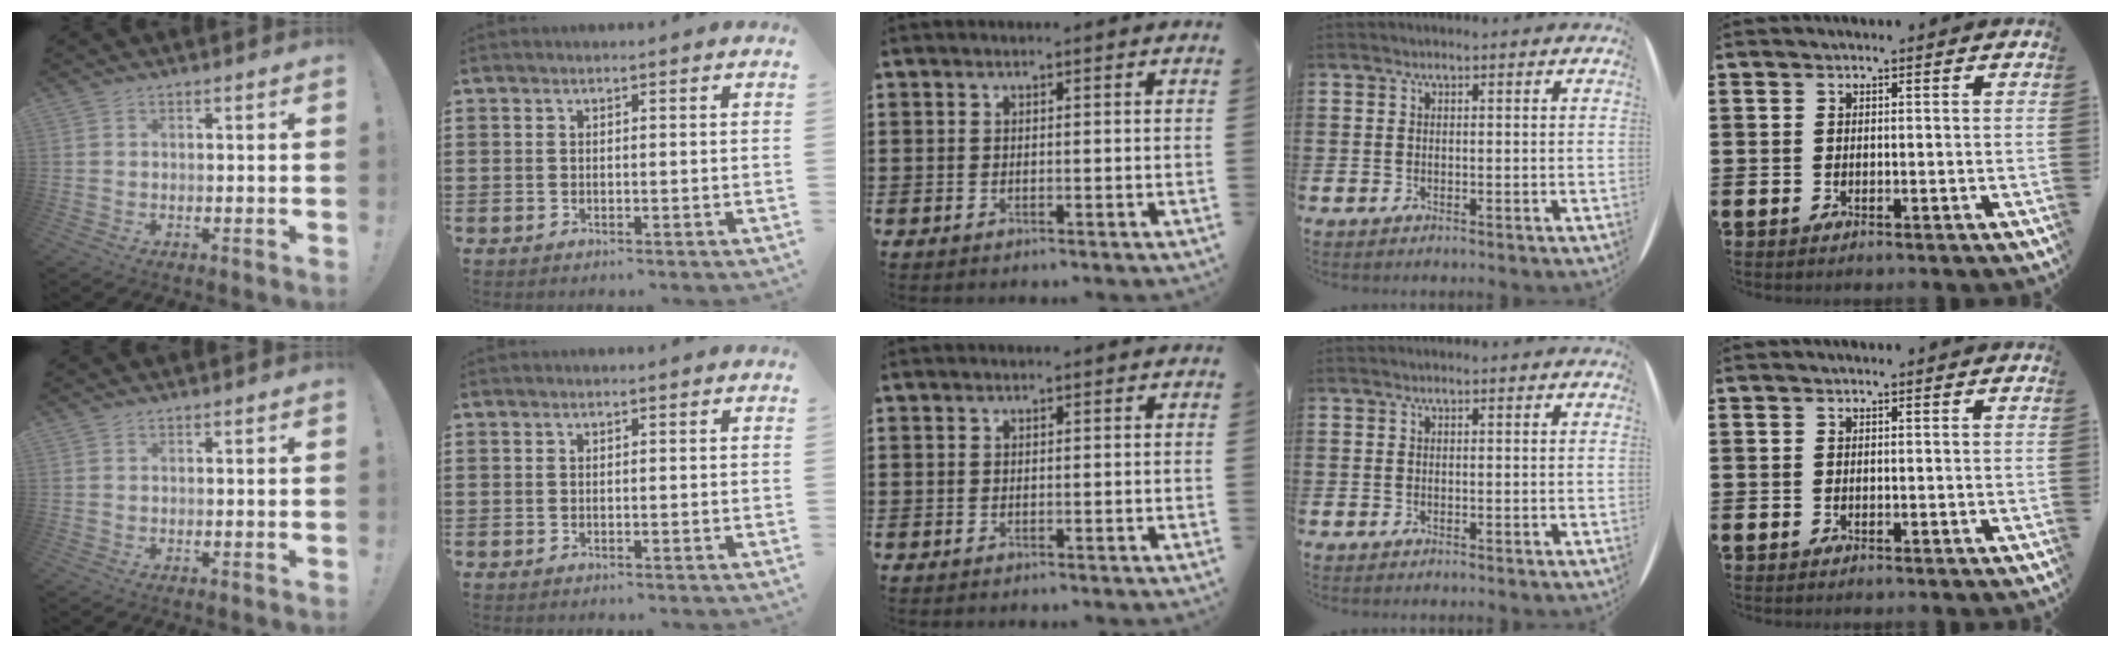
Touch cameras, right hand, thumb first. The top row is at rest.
{}